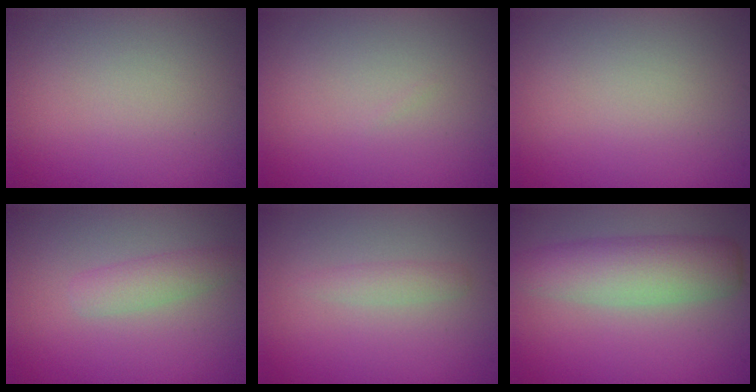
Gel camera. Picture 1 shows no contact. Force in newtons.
{"total": 0.0}
{"total": 0.0}
{"total": 2.2, "press": 2.2, "slide": 0.1}
{"total": 1.3, "press": 1.3, "slide": 0.1}
{"total": 5.5, "press": 5.5, "slide": 0.2}